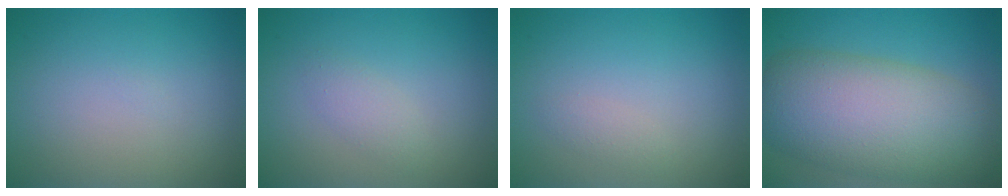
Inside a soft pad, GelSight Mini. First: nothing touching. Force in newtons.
{"total": 1.4, "press": 1.4, "slide": 0.1}
{"total": 0.8, "press": 0.8, "slide": 0.0}
{"total": 11.2, "press": 11.2, "slide": 0.6}